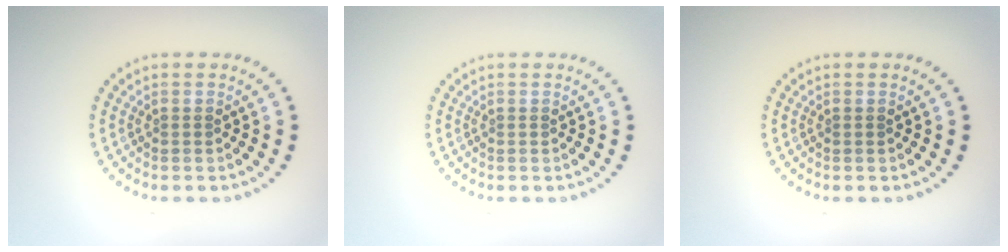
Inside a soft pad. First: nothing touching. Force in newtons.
{"total": 0.0}
{"total": 0.0}